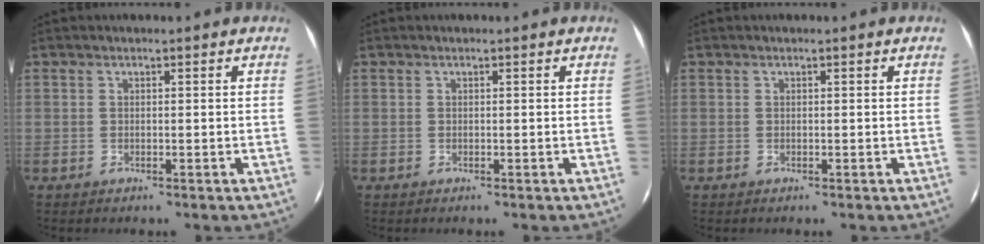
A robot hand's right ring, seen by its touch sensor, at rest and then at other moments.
{"total": 0.0}
{"total": 0.0}